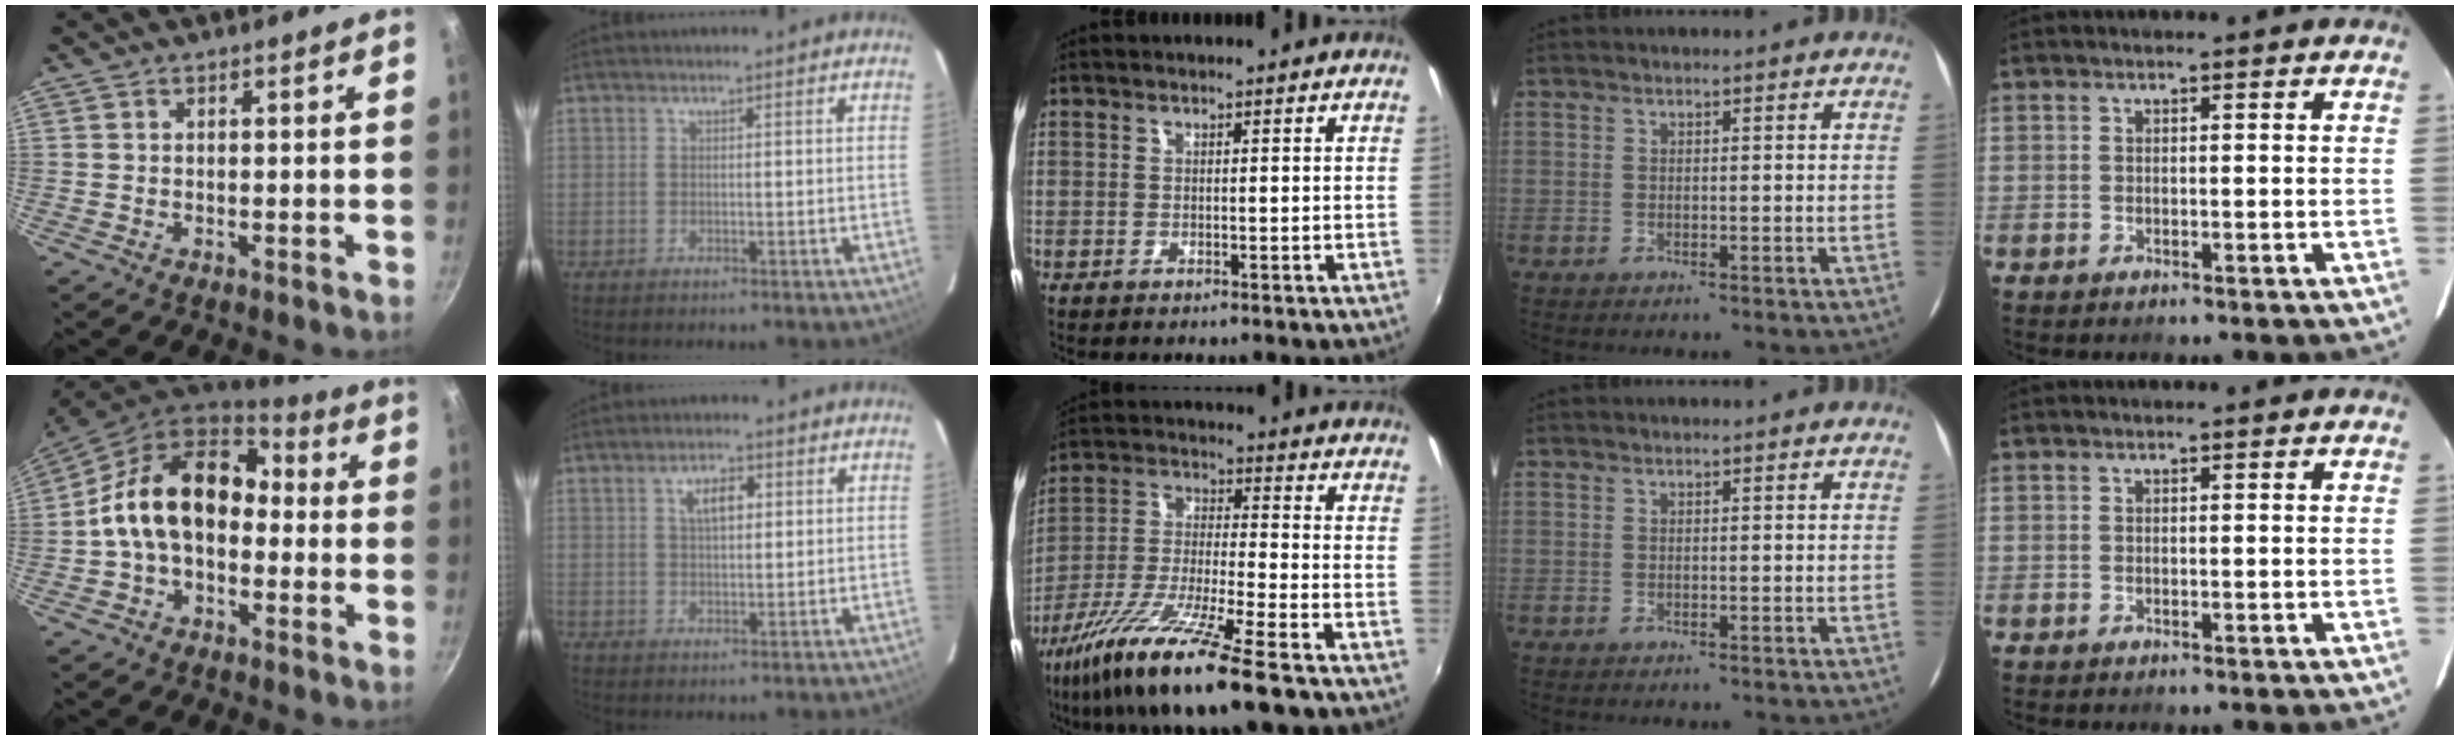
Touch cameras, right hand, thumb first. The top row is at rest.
{"thumb": {"total": 16.2, "force": [-0.4, 11.1, 11.7], "torque": [-0.170, 0.047, -0.026]}, "index": {"total": 4.2, "force": [1.4, 2.1, 3.4], "torque": [-0.059, 0.011, 0.027]}, "middle": {"total": 17.7, "force": [-11.7, 1.5, 13.2], "torque": [-0.264, -0.040, -0.214]}}